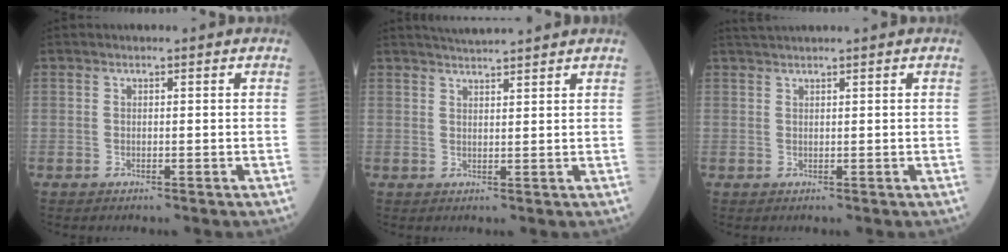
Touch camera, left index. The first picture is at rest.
{"total": 4.5, "force": [4.2, -0.5, 1.3], "torque": [-0.022, 0.022, 0.066]}
{"total": 2.7, "force": [2.4, -0.6, 0.9], "torque": [-0.011, 0.023, 0.050]}